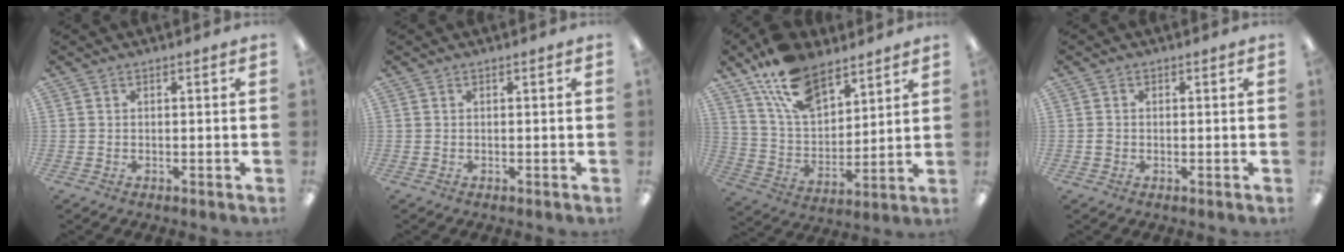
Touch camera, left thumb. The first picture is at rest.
{"total": 0.0}
{"total": 16.1, "force": [11.1, 8.2, 8.2], "torque": [-0.158, -0.048, 0.207]}
{"total": 1.0, "force": [-0.2, 1.0, 0.3], "torque": [-0.004, 0.005, -0.005]}